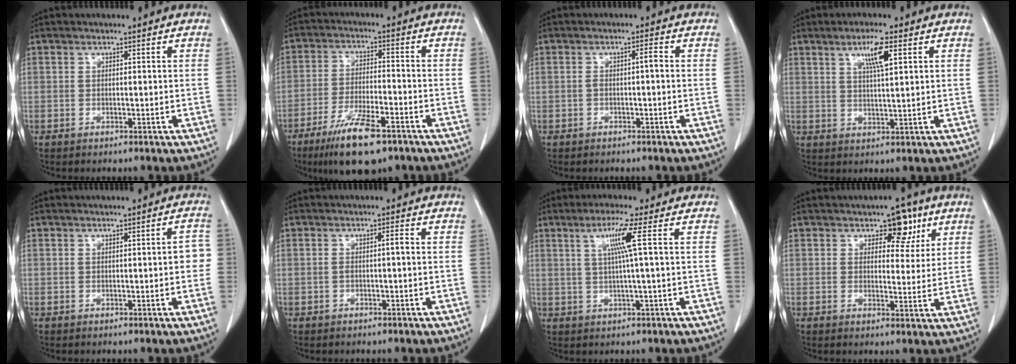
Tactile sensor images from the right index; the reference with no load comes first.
{"total": 11.3, "force": [-7.4, 2.4, 8.2], "torque": [-0.154, -0.022, -0.125]}
{"total": 1.7, "force": [-0.2, 0.3, 1.6], "torque": [-0.029, 0.006, -0.004]}
{"total": 5.2, "force": [2.5, 0.3, 4.5], "torque": [-0.080, 0.000, 0.042]}
{"total": 2.0, "force": [-0.1, 0.7, 1.9], "torque": [-0.009, 0.005, -0.005]}
{"total": 1.4, "force": [-0.2, 0.1, 1.4], "torque": [-0.024, 0.005, -0.003]}
{"total": 5.2, "force": [1.4, -1.3, 4.8], "torque": [-0.096, 0.004, 0.029]}
{"total": 5.4, "force": [3.0, 3.1, 3.3], "torque": [-0.030, 0.003, 0.038]}